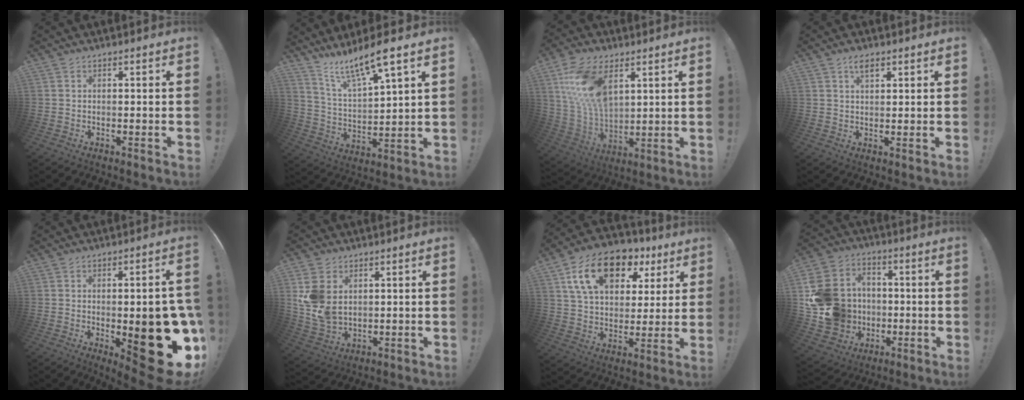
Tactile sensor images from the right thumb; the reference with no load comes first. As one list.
[{"total": 12.4, "force": [10.4, 0.7, 6.7], "torque": [-0.128, -0.076, 0.173]}, {"total": 18.9, "force": [7.6, 11.6, 12.8], "torque": [-0.261, -0.032, 0.142]}, {"total": 4.0, "force": [2.5, 1.8, 2.7], "torque": [-0.036, -0.010, 0.040]}, {"total": 21.3, "force": [-4.4, 7.6, 19.4], "torque": [-0.224, 0.006, -0.045]}, {"total": 10.6, "force": [2.8, 7.9, 6.6], "torque": [-0.122, -0.011, 0.058]}, {"total": 18.9, "force": [9.6, 11.4, 11.7], "torque": [-0.189, -0.040, 0.174]}, {"total": 19.7, "force": [-1.5, 17.6, 8.8], "torque": [-0.160, 0.019, 0.010]}]